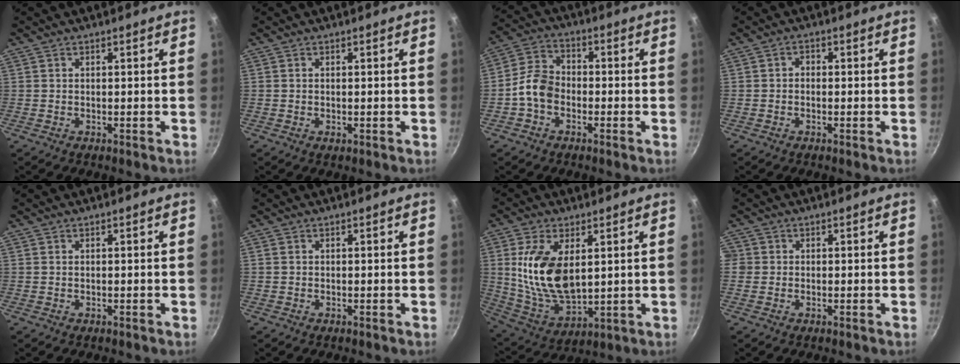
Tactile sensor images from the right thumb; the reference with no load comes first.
{"total": 0.7, "force": [-0.1, 0.4, 0.6], "torque": [-0.008, 0.000, -0.003]}
{"total": 7.0, "force": [-2.3, 5.1, 4.2], "torque": [-0.064, 0.029, -0.057]}
{"total": 1.4, "force": [-0.3, 1.1, 0.8], "torque": [-0.012, 0.008, -0.007]}
{"total": 0.0}
{"total": 0.0}
{"total": 15.2, "force": [3.2, 8.2, 12.4], "torque": [-0.229, -0.027, 0.073]}
{"total": 1.8, "force": [-0.2, 1.8, 0.3], "torque": [0.006, 0.003, -0.008]}